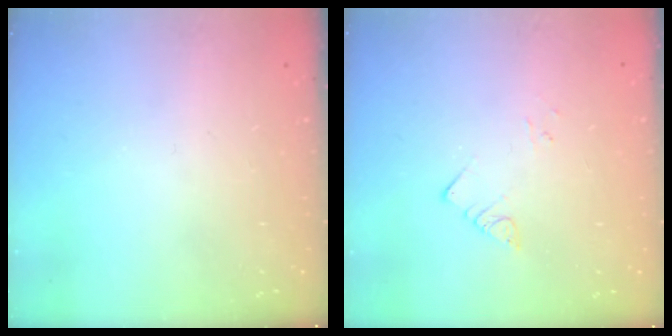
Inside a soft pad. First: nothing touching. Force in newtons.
{"total": 2.9, "press": 2.9, "slide": 0.2}